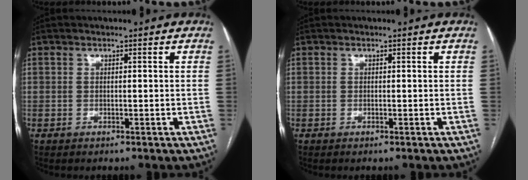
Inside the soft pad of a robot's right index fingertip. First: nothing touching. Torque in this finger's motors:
{"motor_torque": [-0.07, 0.04, -0.07, -0.02]}